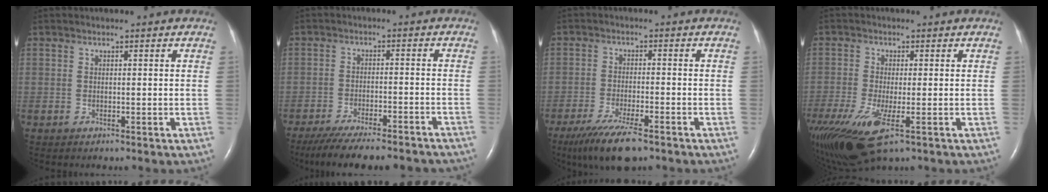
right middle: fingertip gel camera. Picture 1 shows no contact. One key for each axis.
{"total": 18.7, "fx": -16.5, "fy": 2.9, "fz": 8.4, "tx": -0.132, "ty": -0.027, "tz": -0.224}
{"total": 9.0, "fx": -6.4, "fy": 1.5, "fz": 6.2, "tx": -0.113, "ty": -0.023, "tz": -0.107}
{"total": 13.3, "fx": -6.9, "fy": 4.6, "fz": 10.5, "tx": -0.242, "ty": -0.039, "tz": -0.115}